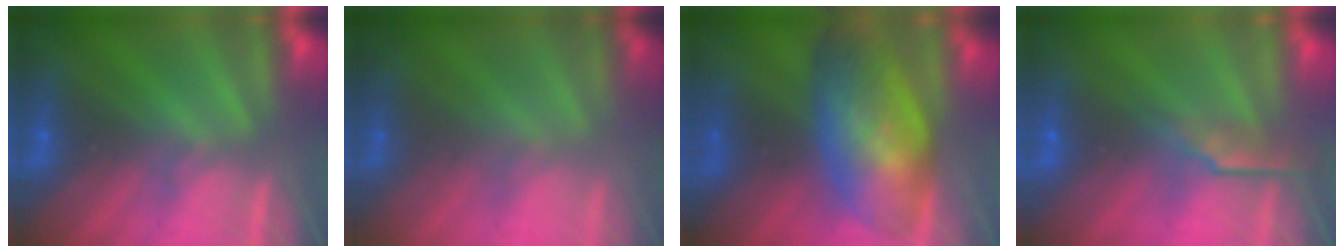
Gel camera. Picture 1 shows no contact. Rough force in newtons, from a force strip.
{"total": 1.8}
{"total": 6.5}
{"total": 2.7}